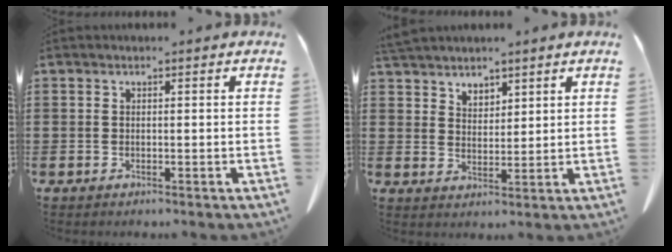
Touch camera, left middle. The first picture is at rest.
{"total": 3.8, "force": [3.4, 1.5, 0.3], "torque": [-0.019, -0.006, 0.066]}